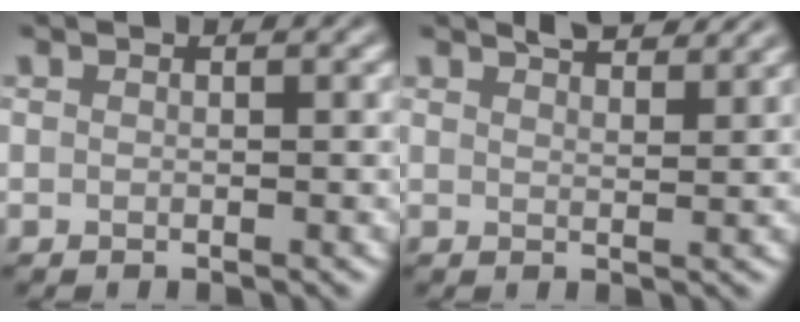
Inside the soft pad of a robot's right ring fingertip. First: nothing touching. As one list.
[{"total": 3.2, "force": [2.8, 0.6, 1.4], "torque": [-0.015, 0.002, 0.042]}]